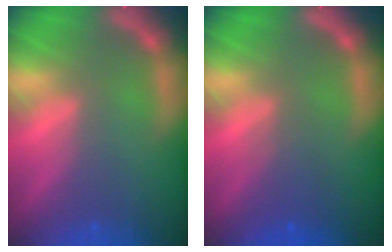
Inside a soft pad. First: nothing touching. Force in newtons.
{"total": 2.5}